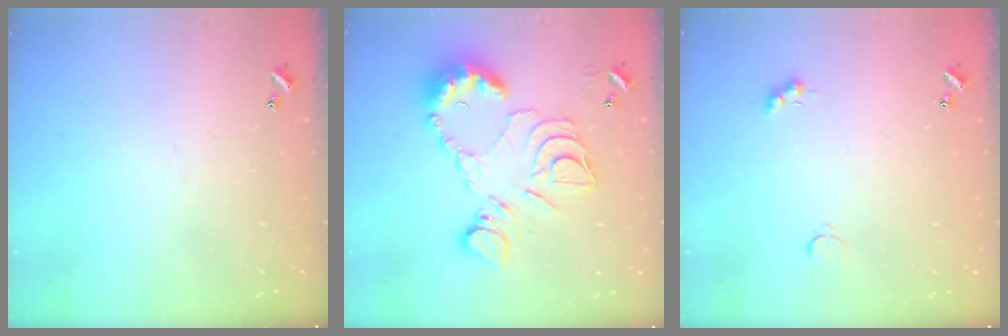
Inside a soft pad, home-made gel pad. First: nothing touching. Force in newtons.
{"total": 15.7, "press": 15.7, "slide": 0.8}
{"total": 1.7, "press": 1.5, "slide": 0.6}